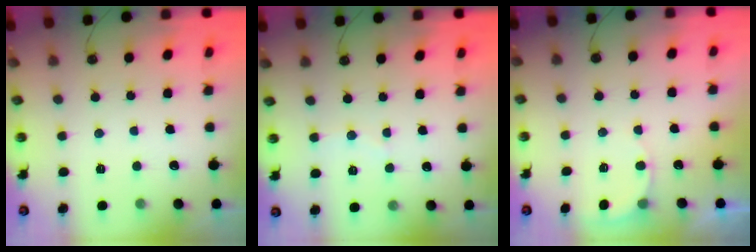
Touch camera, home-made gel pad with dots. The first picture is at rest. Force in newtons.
{"total": 4.3, "press": 4.2, "slide": 0.4}
{"total": 4.5, "press": 4.4, "slide": 1.0}